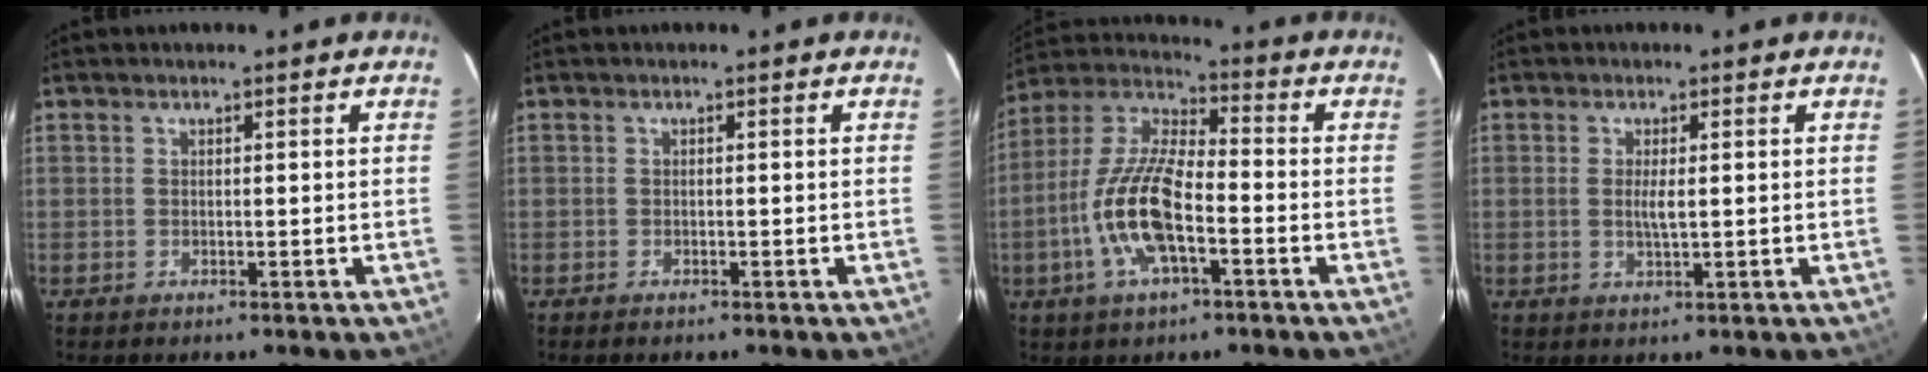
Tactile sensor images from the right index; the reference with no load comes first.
{"total": 0.6, "force": [-0.5, 0.1, 0.2], "torque": [-0.004, -0.001, -0.010]}
{"total": 14.5, "force": [-4.8, 5.1, 12.7], "torque": [-0.266, -0.001, -0.096]}
{"total": 2.5, "force": [0.1, 0.5, 2.5], "torque": [-0.048, -0.004, 0.002]}